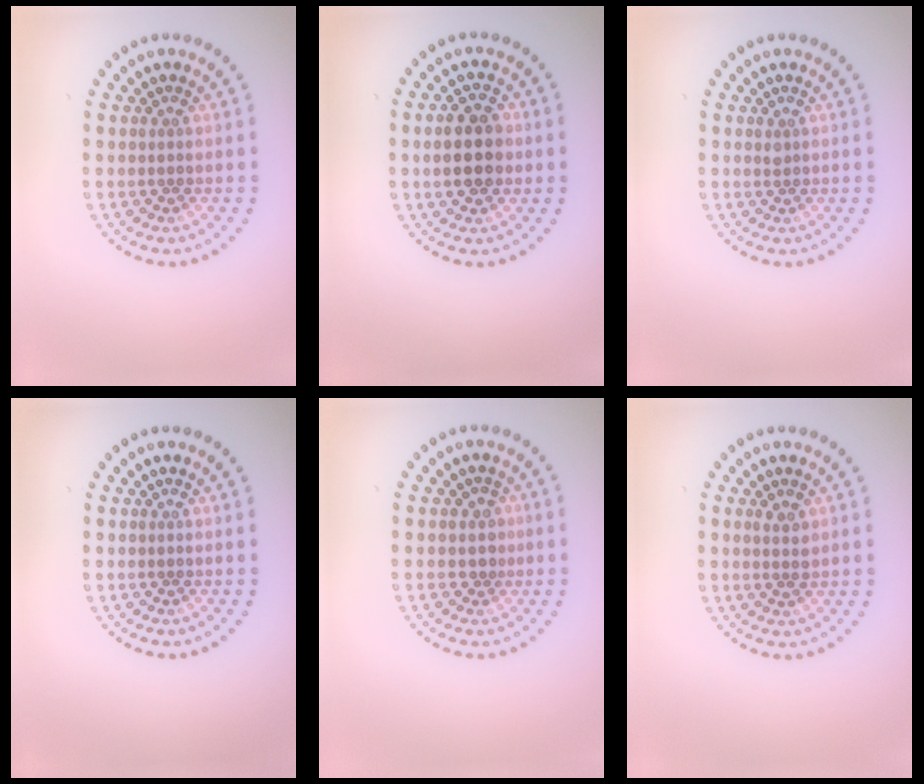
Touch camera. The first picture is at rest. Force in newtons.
{"total": 4.4, "press": 4.4, "slide": 0.2}
{"total": 0.6, "press": 0.5, "slide": 0.3}
{"total": 0.0}
{"total": 1.0, "press": 0.6, "slide": 0.8}
{"total": 1.3, "press": 1.2, "slide": 0.4}